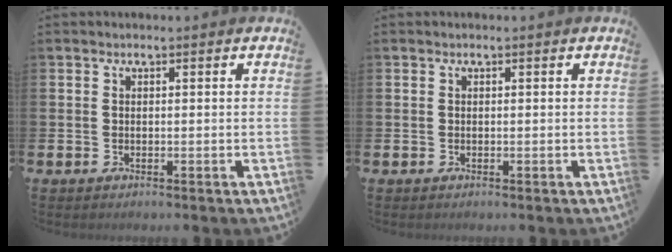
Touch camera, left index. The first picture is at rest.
{"total": 0.0}